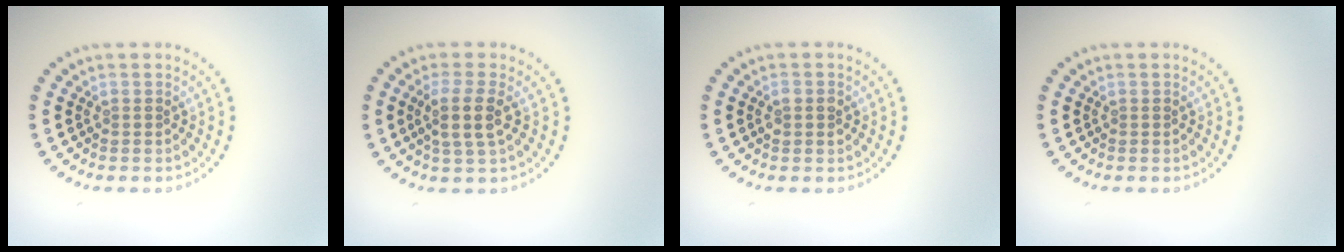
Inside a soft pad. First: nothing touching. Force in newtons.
{"total": 2.8, "press": 2.5, "slide": 1.2}
{"total": 1.4, "press": 1.4, "slide": 0.1}
{"total": 0.0}